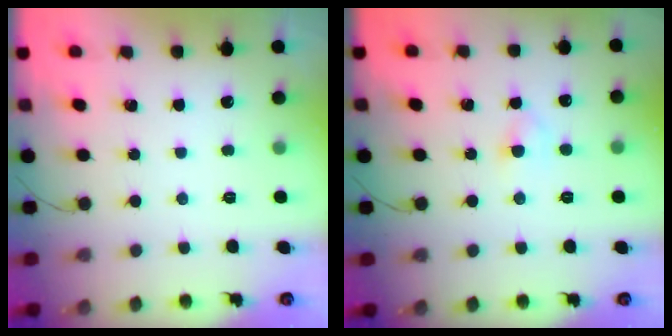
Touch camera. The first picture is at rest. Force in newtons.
{"total": 3.2, "press": 3.1, "slide": 0.7}